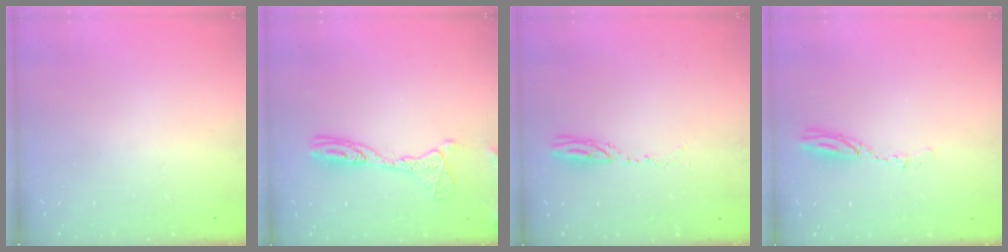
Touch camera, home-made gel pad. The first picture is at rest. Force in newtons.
{"total": 12.9, "press": 12.8, "slide": 1.2}
{"total": 3.6, "press": 3.5, "slide": 0.7}
{"total": 3.4, "press": 3.4, "slide": 0.2}